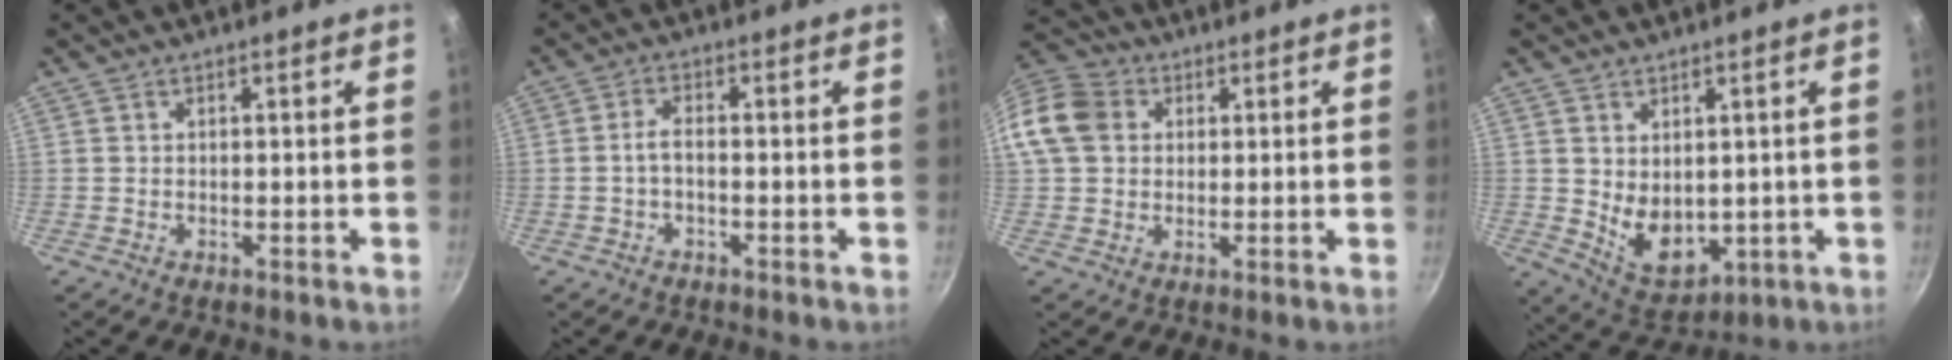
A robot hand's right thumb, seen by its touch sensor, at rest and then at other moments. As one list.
[{"total": 3.0, "force": [-0.9, 1.4, 2.5], "torque": [-0.049, 0.018, -0.021]}, {"total": 13.0, "force": [2.4, 10.9, 6.7], "torque": [-0.126, 0.026, 0.029]}, {"total": 8.7, "force": [0.9, 6.1, 6.2], "torque": [-0.075, -0.026, 0.041]}]